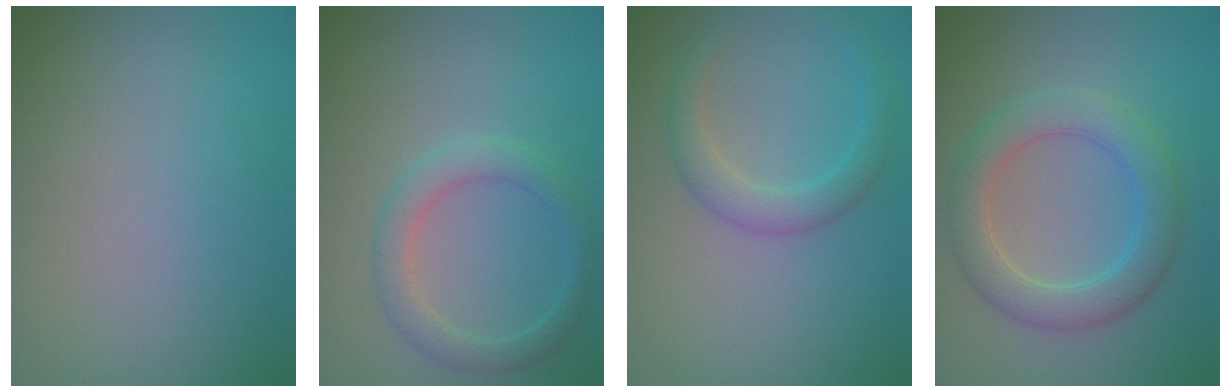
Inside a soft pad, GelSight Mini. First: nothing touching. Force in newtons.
{"total": 2.7, "press": 2.7, "slide": 0.1}
{"total": 2.7, "press": 2.7, "slide": 0.1}
{"total": 4.5, "press": 4.5, "slide": 0.3}